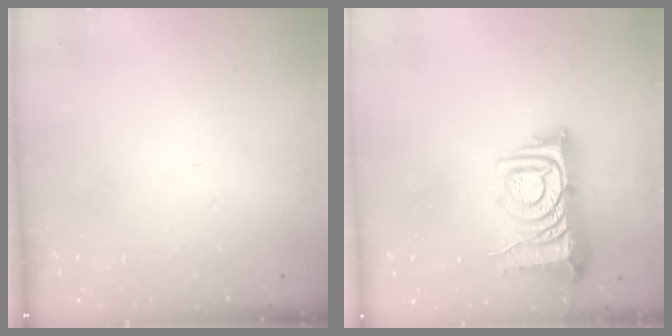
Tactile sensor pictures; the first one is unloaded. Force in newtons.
{"total": 9.5, "press": 9.4, "slide": 1.2}